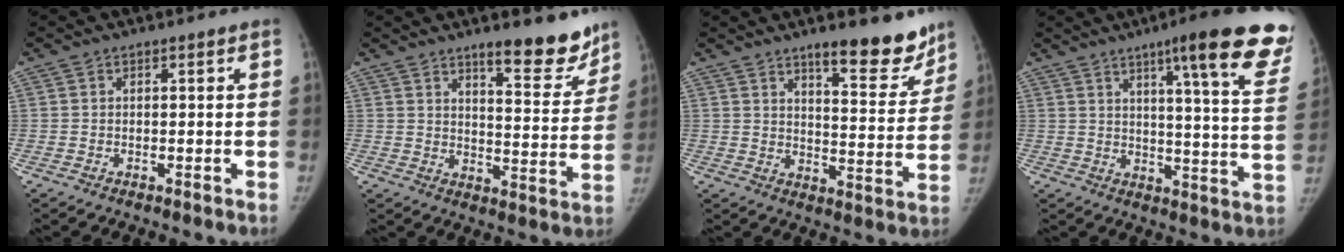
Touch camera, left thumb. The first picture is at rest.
{"total": 11.8, "force": [9.1, 3.2, 6.8], "torque": [-0.048, -0.068, 0.130]}
{"total": 12.7, "force": [9.6, 3.5, 7.5], "torque": [-0.056, -0.070, 0.139]}
{"total": 21.6, "force": [13.4, 2.6, 16.8], "torque": [-0.203, -0.058, 0.168]}